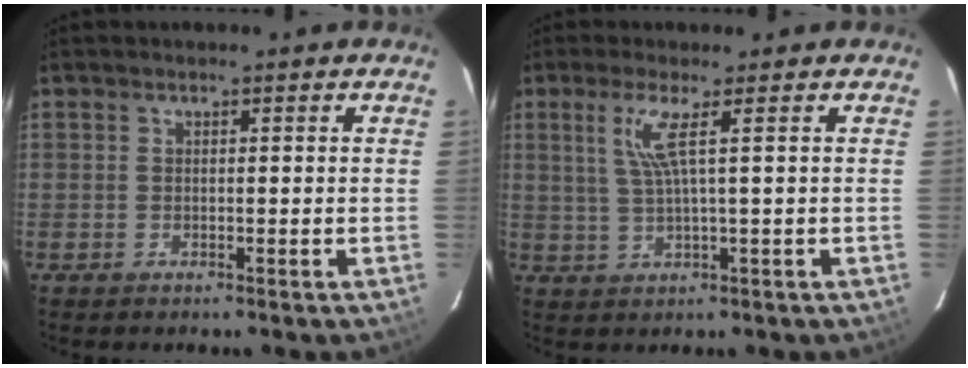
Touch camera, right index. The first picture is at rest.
{"total": 4.5, "force": [1.6, -0.7, 4.2], "torque": [-0.078, 0.000, 0.038]}